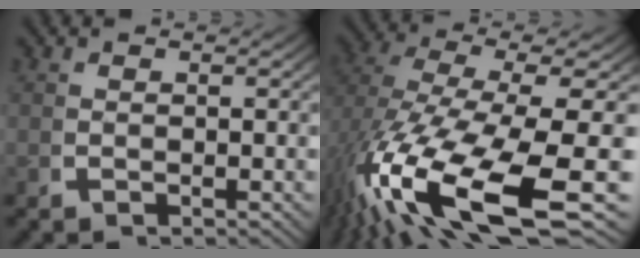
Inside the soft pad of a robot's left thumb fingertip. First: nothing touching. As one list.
[{"total": 14.1, "force": [-3.0, 7.1, 11.8], "torque": [-0.258, -0.055, -0.011]}]